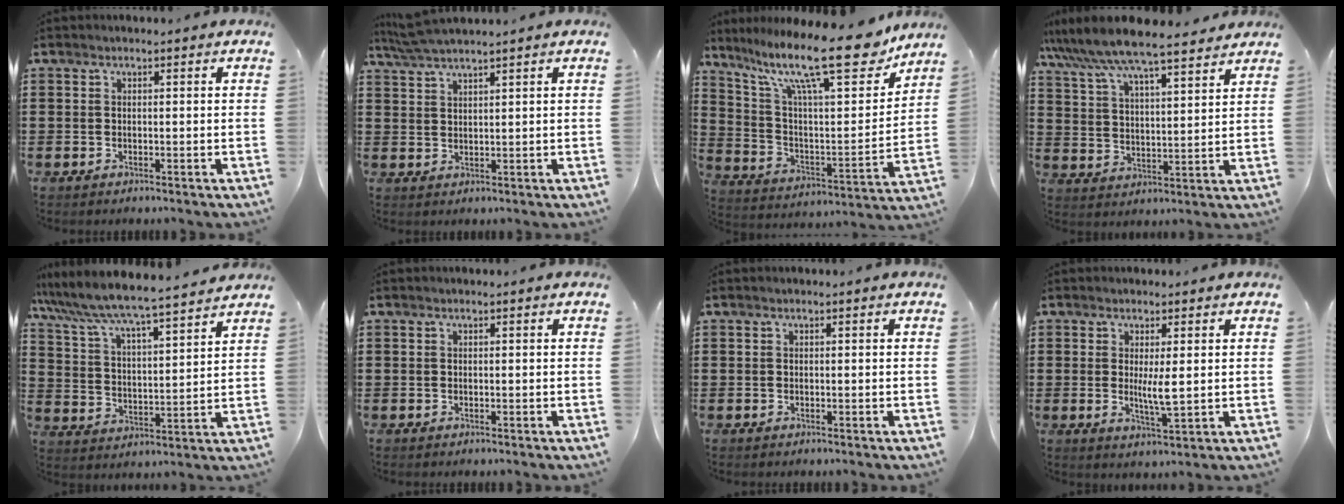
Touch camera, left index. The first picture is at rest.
{"total": 3.4, "force": [3.0, -0.2, 1.5], "torque": [-0.039, -0.002, 0.056]}
{"total": 18.9, "force": [13.7, 3.6, 12.4], "torque": [-0.238, -0.074, 0.224]}
{"total": 7.6, "force": [6.9, 0.4, 3.1], "torque": [-0.089, -0.035, 0.119]}
{"total": 5.8, "force": [5.5, -0.3, 1.8], "torque": [-0.062, -0.043, 0.086]}
{"total": 0.0}
{"total": 0.0}
{"total": 4.2, "force": [0.6, 0.7, 4.1], "torque": [-0.070, -0.008, 0.008]}